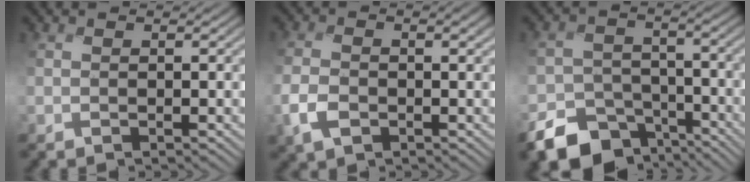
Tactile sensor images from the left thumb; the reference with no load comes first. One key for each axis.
{"total": 4.7, "fx": -1.8, "fy": 2.8, "fz": 3.3, "tx": -0.079, "ty": -0.006, "tz": -0.043}
{"total": 11.3, "fx": -8.4, "fy": 6.7, "fz": 3.4, "tx": -0.062, "ty": -0.023, "tz": -0.136}